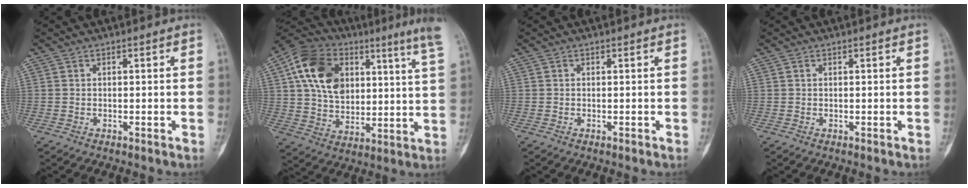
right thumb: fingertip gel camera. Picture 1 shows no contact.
{"total": 19.0, "force": [8.7, 8.7, 14.5], "torque": [-0.196, -0.023, 0.138]}
{"total": 0.0}
{"total": 0.0}